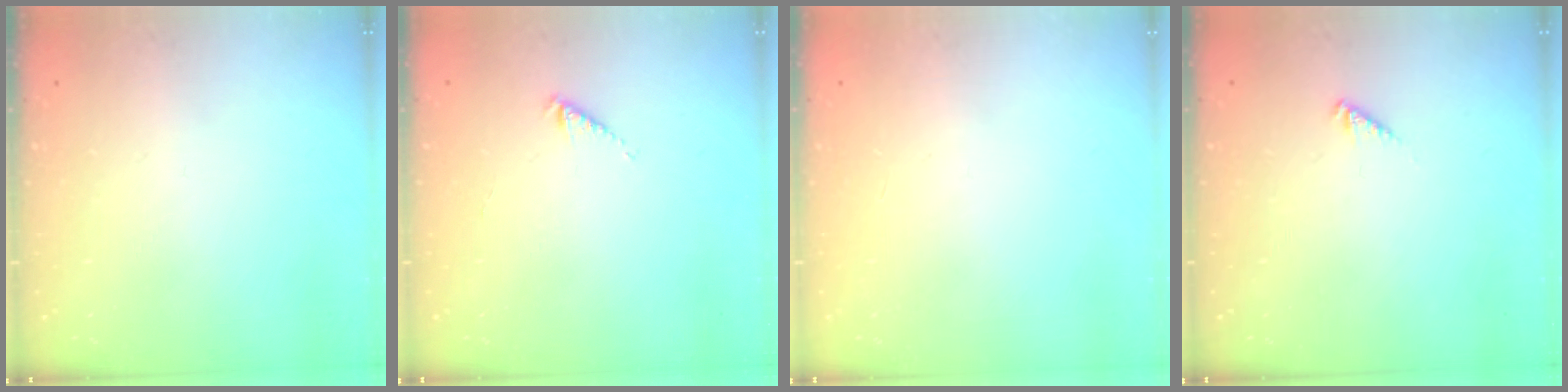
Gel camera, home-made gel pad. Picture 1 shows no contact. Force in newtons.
{"total": 1.6, "press": 1.6, "slide": 0.3}
{"total": 0.0}
{"total": 1.7, "press": 1.7, "slide": 0.4}